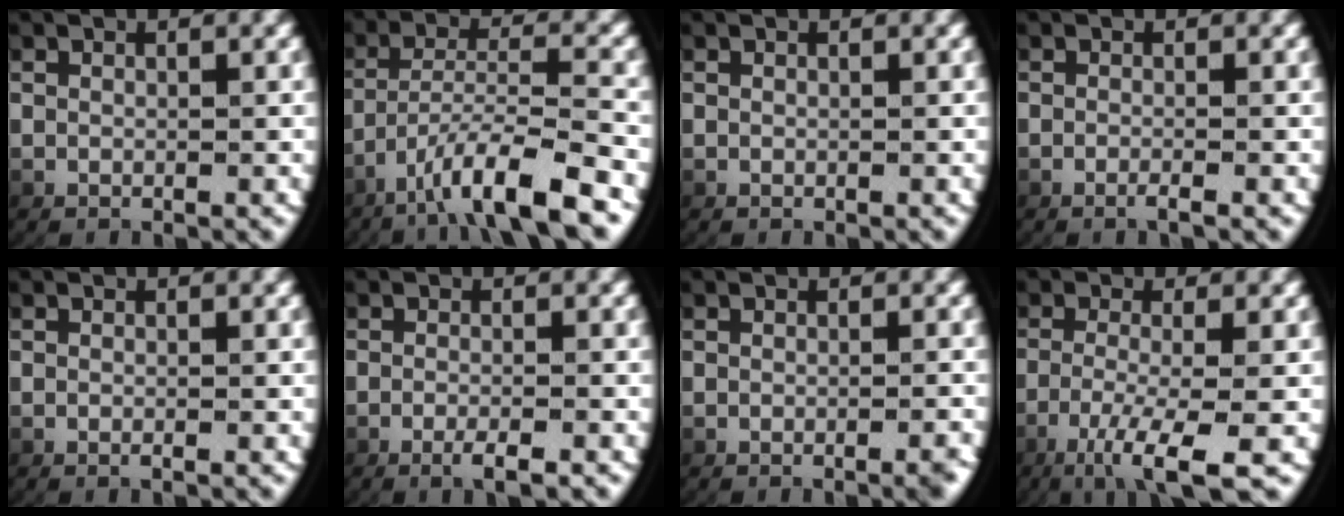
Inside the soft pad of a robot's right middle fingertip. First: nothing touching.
{"total": 6.0, "force": [-3.3, 0.9, 4.9], "torque": [-0.091, -0.004, -0.047]}
{"total": 0.0}
{"total": 1.4, "force": [-1.1, 0.2, 0.8], "torque": [-0.020, 0.004, -0.021]}
{"total": 0.6, "force": [-0.5, 0.3, 0.3], "torque": [-0.008, 0.006, -0.010]}
{"total": 2.3, "force": [-1.6, 0.5, 1.6], "torque": [-0.036, 0.003, -0.028]}
{"total": 1.0, "force": [-0.8, -0.2, 0.6], "torque": [-0.007, 0.005, -0.016]}
{"total": 6.9, "force": [-4.7, 1.0, 5.0], "torque": [-0.103, -0.033, -0.055]}